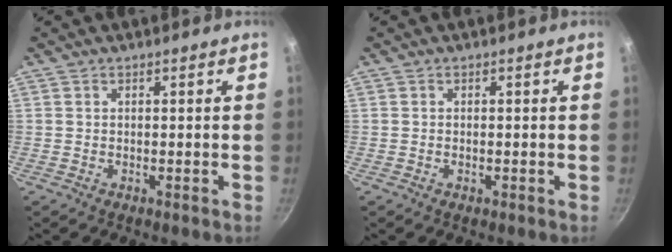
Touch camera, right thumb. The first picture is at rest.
{"total": 0.6, "force": [-0.2, 0.3, 0.4], "torque": [-0.007, 0.002, -0.003]}